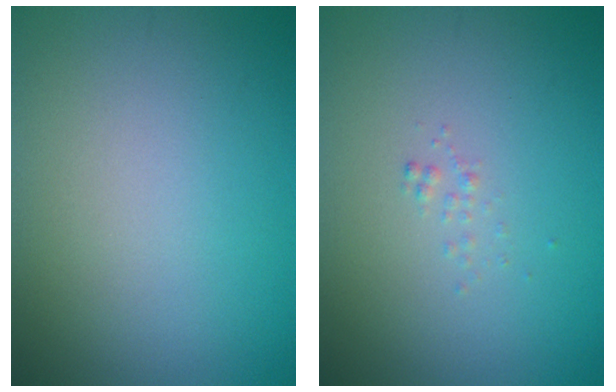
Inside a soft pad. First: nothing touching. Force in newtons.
{"total": 0.5, "press": 0.5, "slide": 0.0}